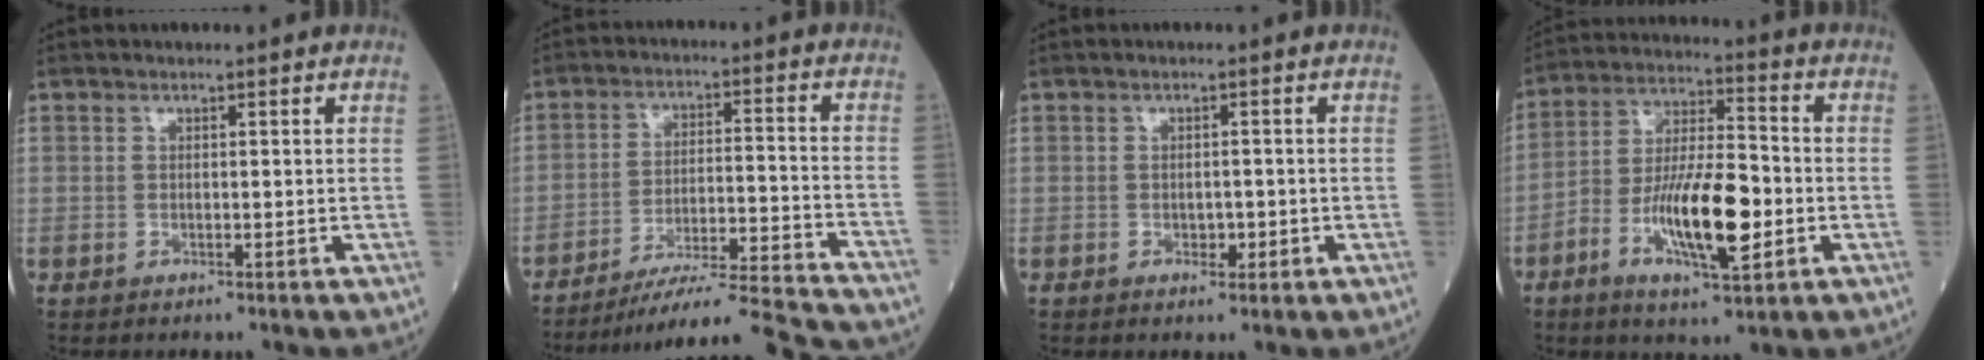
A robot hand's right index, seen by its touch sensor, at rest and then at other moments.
{"total": 17.4, "force": [-16.5, -0.7, 5.7], "torque": [-0.082, -0.005, -0.248]}
{"total": 1.6, "force": [-0.5, 1.0, 1.1], "torque": [-0.013, 0.002, -0.005]}
{"total": 13.1, "force": [-4.0, 3.4, 12.0], "torque": [-0.225, 0.002, -0.070]}